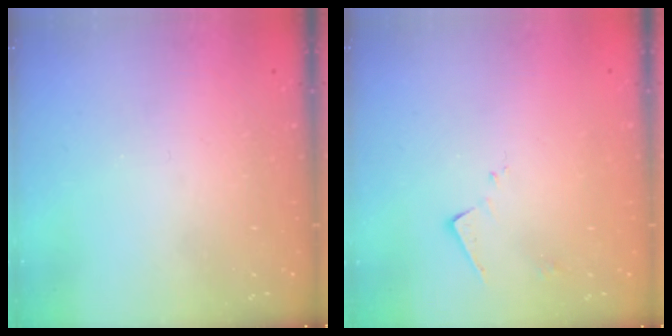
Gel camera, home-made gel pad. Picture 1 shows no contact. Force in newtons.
{"total": 7.4, "press": 7.4, "slide": 0.3}